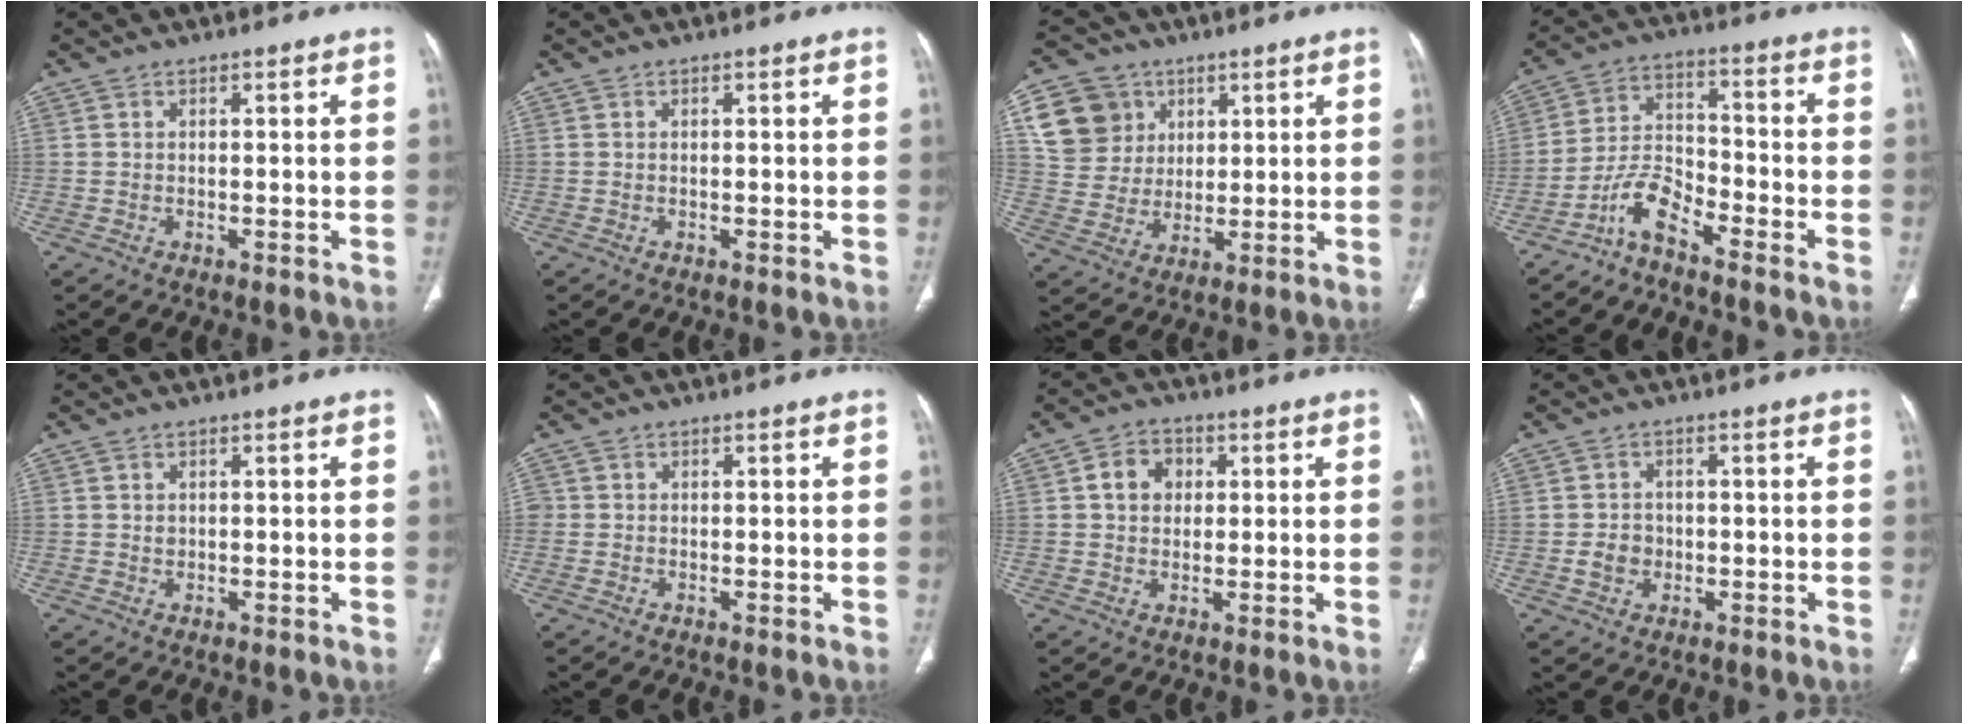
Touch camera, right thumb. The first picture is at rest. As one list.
[{"total": 0.0}, {"total": 12.3, "force": [4.6, 10.8, 3.6], "torque": [-0.042, -0.002, 0.093]}, {"total": 7.0, "force": [-5.6, 2.2, 3.7], "torque": [-0.076, 0.053, -0.118]}, {"total": 0.7, "force": [0.2, 0.6, 0.2], "torque": [0.005, 0.003, 0.005]}, {"total": 1.0, "force": [-0.3, 1.0, 0.2], "torque": [0.002, 0.003, -0.012]}, {"total": 5.7, "force": [1.1, 4.7, 3.0], "torque": [-0.026, 0.008, 0.012]}, {"total": 3.5, "force": [-0.7, 3.0, 1.6], "torque": [-0.015, 0.009, -0.012]}]